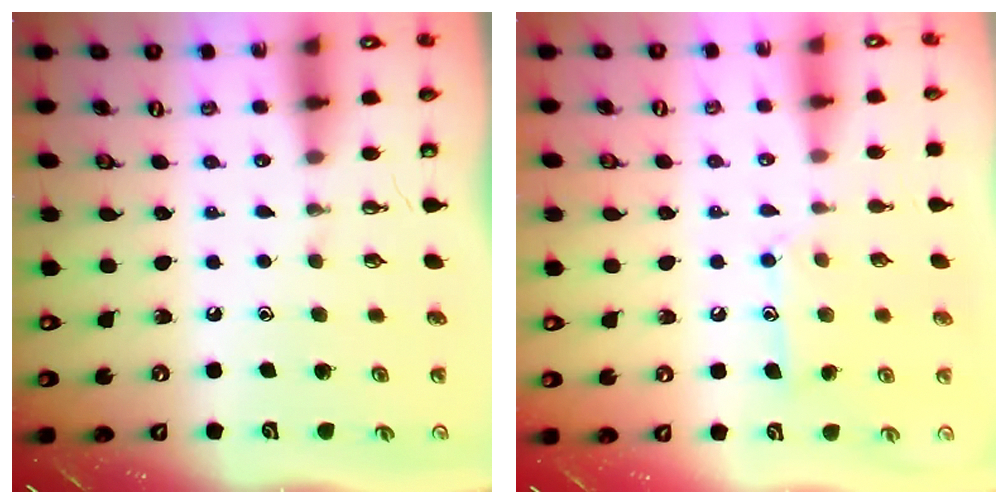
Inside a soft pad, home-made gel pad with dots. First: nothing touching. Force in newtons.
{"total": 9.4, "press": 9.4, "slide": 0.7}